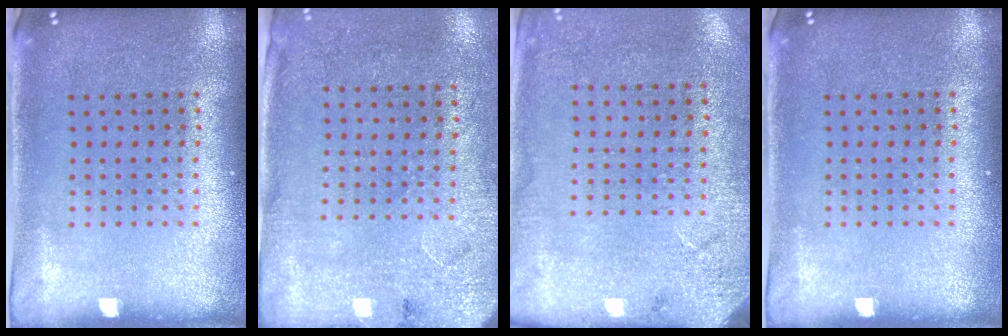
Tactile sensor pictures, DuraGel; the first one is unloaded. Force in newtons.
{"total": 2.7, "press": 2.2, "slide": 1.6}
{"total": 2.6, "press": 2.2, "slide": 1.3}
{"total": 0.0}